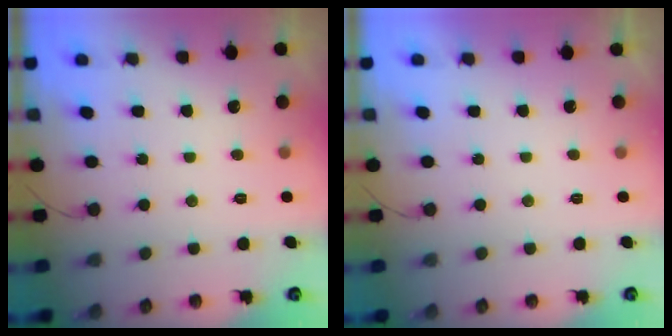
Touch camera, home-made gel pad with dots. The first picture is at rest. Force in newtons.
{"total": 2.3, "press": 2.3, "slide": 0.3}